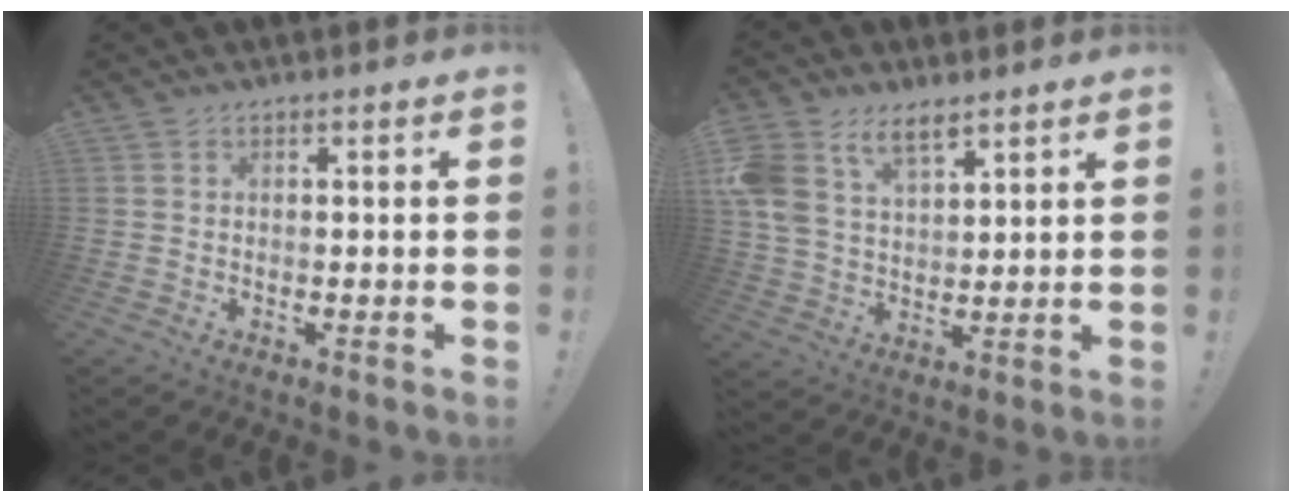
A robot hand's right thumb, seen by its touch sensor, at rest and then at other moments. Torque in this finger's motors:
{"motor_torque": [0.21, 0.24, 1.12, 0.39, 0.11]}